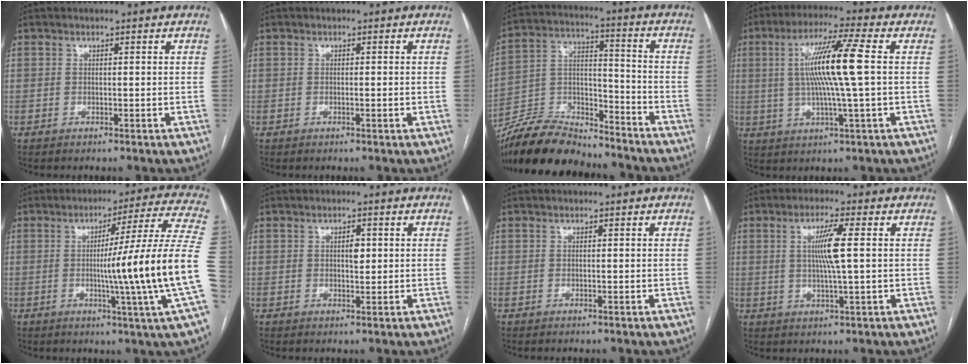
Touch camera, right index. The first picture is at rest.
{"total": 0.7, "force": [-0.2, -0.1, 0.6], "torque": [-0.009, 0.000, -0.001]}
{"total": 15.9, "force": [-14.6, 3.8, 4.8], "torque": [-0.090, 0.020, -0.264]}
{"total": 11.5, "force": [1.2, -0.7, 11.5], "torque": [-0.218, 0.006, 0.021]}
{"total": 18.8, "force": [-2.9, -3.3, 18.3], "torque": [-0.226, -0.006, -0.056]}
{"total": 2.0, "force": [0.4, 0.9, 1.7], "torque": [-0.027, 0.001, 0.007]}
{"total": 0.0}
{"total": 6.0, "force": [0.9, -0.3, 5.9], "torque": [-0.112, -0.002, 0.018]}